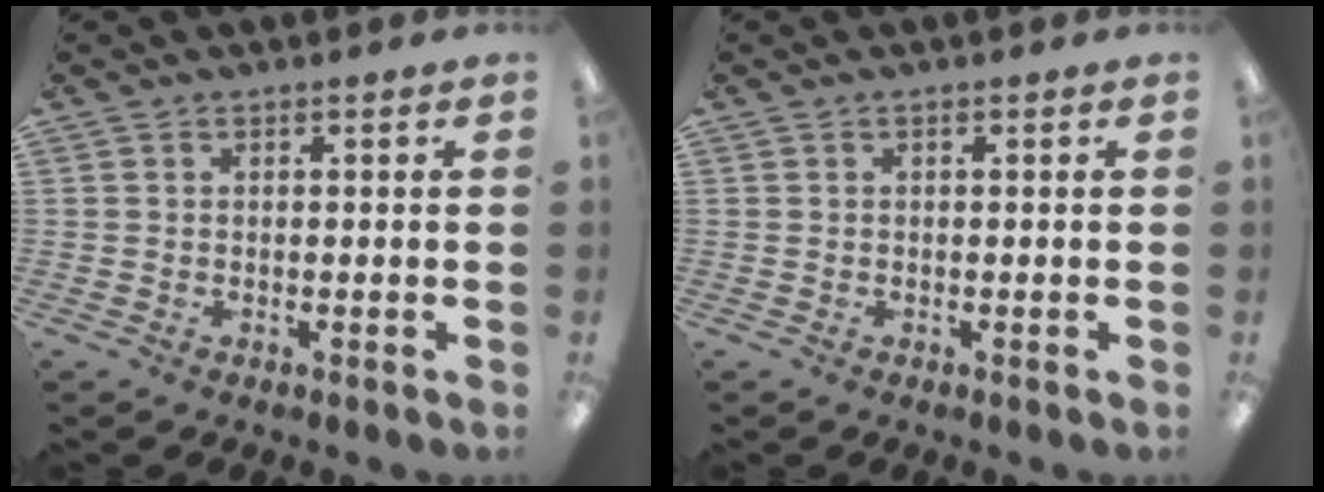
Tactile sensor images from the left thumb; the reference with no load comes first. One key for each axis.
{"total": 0.0}